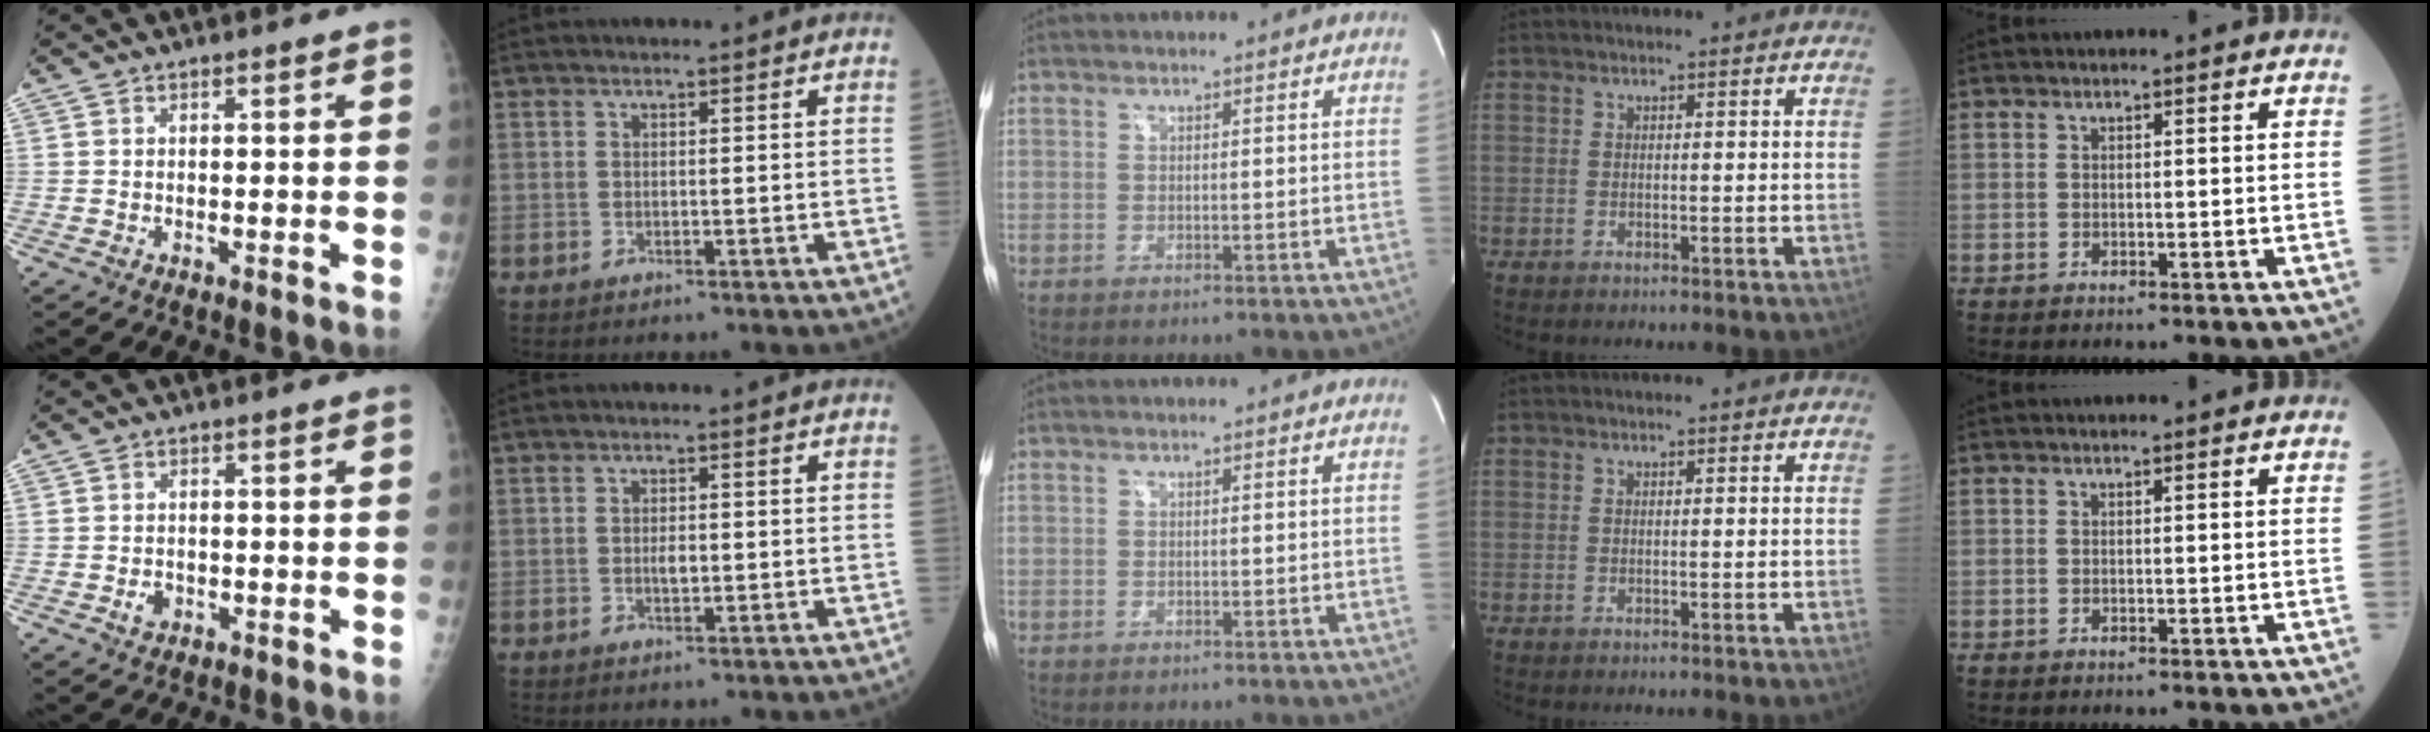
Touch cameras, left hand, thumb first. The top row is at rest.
{"thumb": {"total": 1.9, "force": [-0.7, 1.5, 0.9], "torque": [-0.009, 0.004, -0.008]}, "index": {"total": 1.5, "force": [-0.4, 0.6, 1.3], "torque": [-0.024, -0.003, -0.007]}}